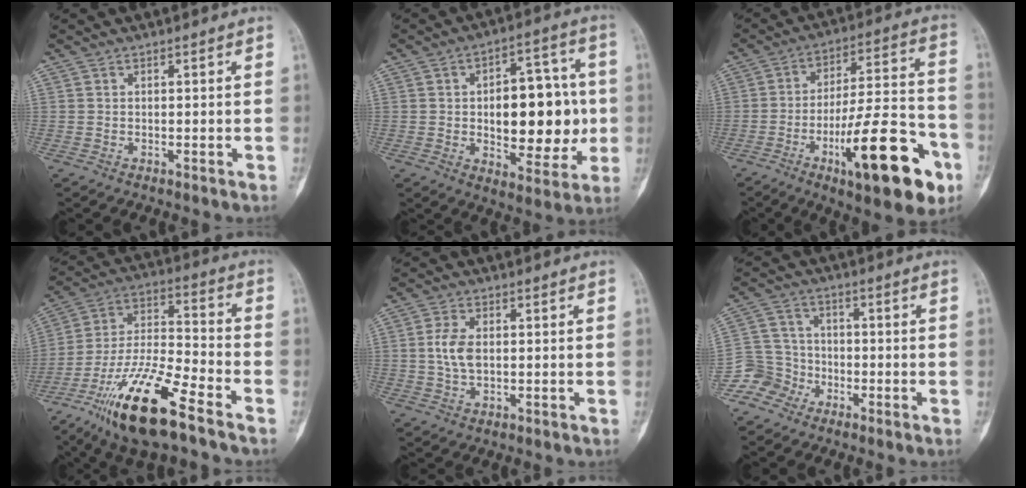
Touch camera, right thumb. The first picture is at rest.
{"total": 18.5, "force": [-0.6, 10.1, 15.6], "torque": [-0.168, 0.018, -0.001]}
{"total": 23.0, "force": [-9.8, 6.7, 19.6], "torque": [-0.275, 0.050, -0.145]}
{"total": 19.1, "force": [-12.1, 4.5, 14.1], "torque": [-0.281, 0.056, -0.222]}
{"total": 5.0, "force": [0.2, 2.9, 4.0], "torque": [-0.085, 0.003, 0.003]}
{"total": 6.8, "force": [-4.3, 5.2, 0.0], "torque": [0.030, 0.038, -0.098]}